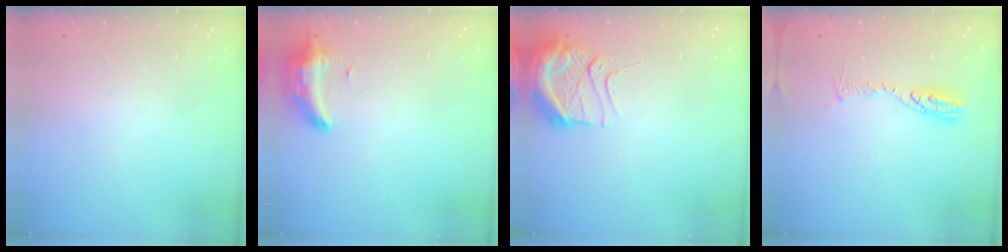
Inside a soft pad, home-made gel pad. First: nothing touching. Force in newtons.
{"total": 8.5, "press": 8.4, "slide": 1.4}
{"total": 11.0, "press": 11.0, "slide": 0.9}
{"total": 8.8, "press": 8.8, "slide": 0.9}